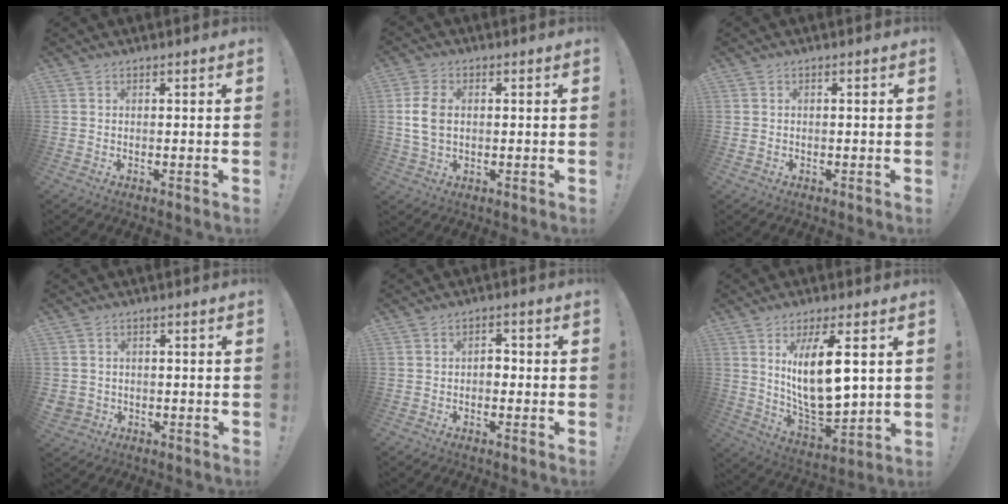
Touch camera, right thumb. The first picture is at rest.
{"total": 7.6, "force": [0.6, 5.2, 5.6], "torque": [-0.104, 0.006, 0.010]}
{"total": 0.9, "force": [-0.4, 0.8, 0.1], "torque": [-0.009, 0.005, -0.007]}
{"total": 2.6, "force": [-0.2, 2.5, 0.7], "torque": [-0.015, 0.002, 0.000]}
{"total": 3.0, "force": [-1.2, 2.1, 1.7], "torque": [-0.030, 0.007, -0.026]}
{"total": 15.6, "force": [4.9, 5.5, 13.8], "torque": [-0.253, -0.031, 0.070]}